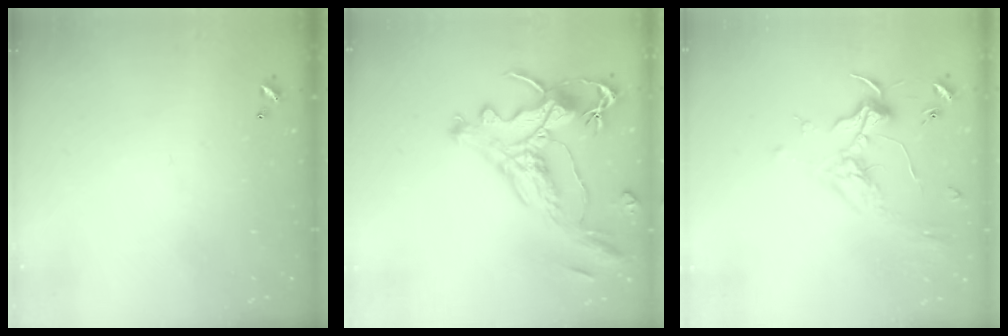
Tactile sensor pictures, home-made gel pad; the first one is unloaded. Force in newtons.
{"total": 2.1, "press": 1.6, "slide": 1.3}
{"total": 1.8, "press": 1.6, "slide": 0.7}